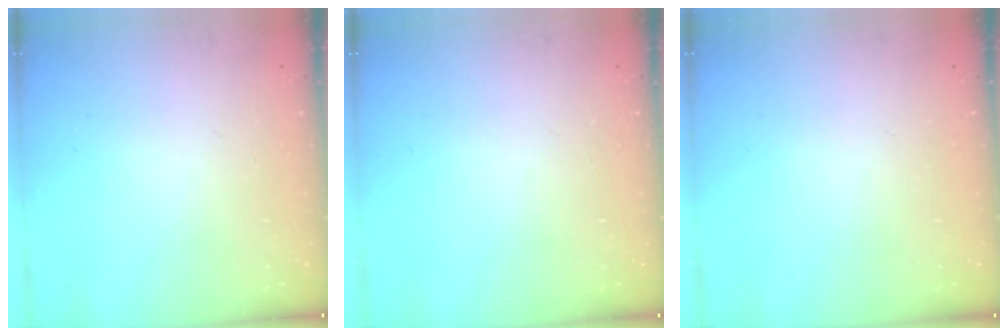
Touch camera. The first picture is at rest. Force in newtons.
{"total": 0.0}
{"total": 0.0}